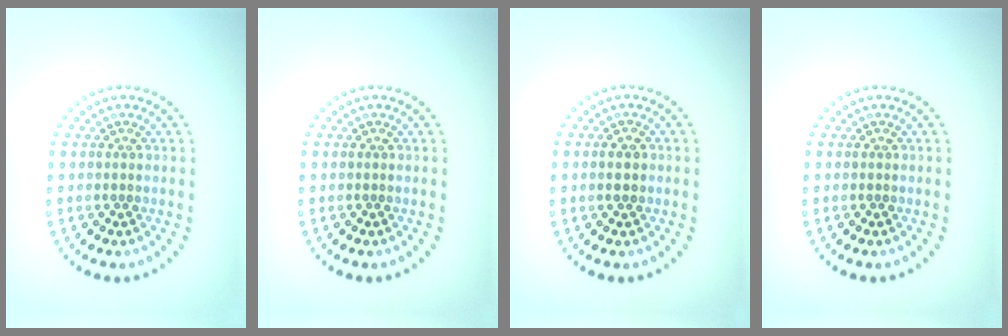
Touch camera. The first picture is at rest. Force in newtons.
{"total": 0.0}
{"total": 1.2, "press": 1.2, "slide": 0.0}
{"total": 0.0}